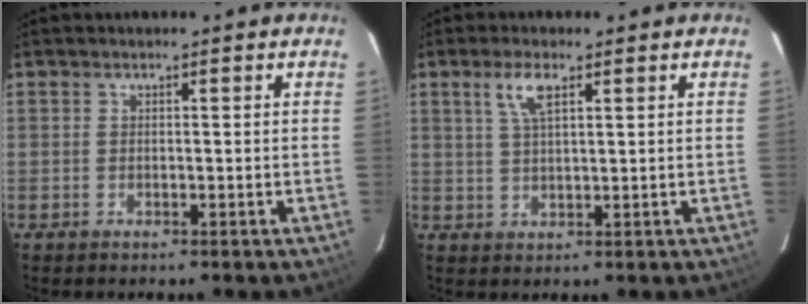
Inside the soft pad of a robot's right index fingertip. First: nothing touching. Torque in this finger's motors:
{"motor_torque": [0.19, -0.01, 0.15, 0.09]}